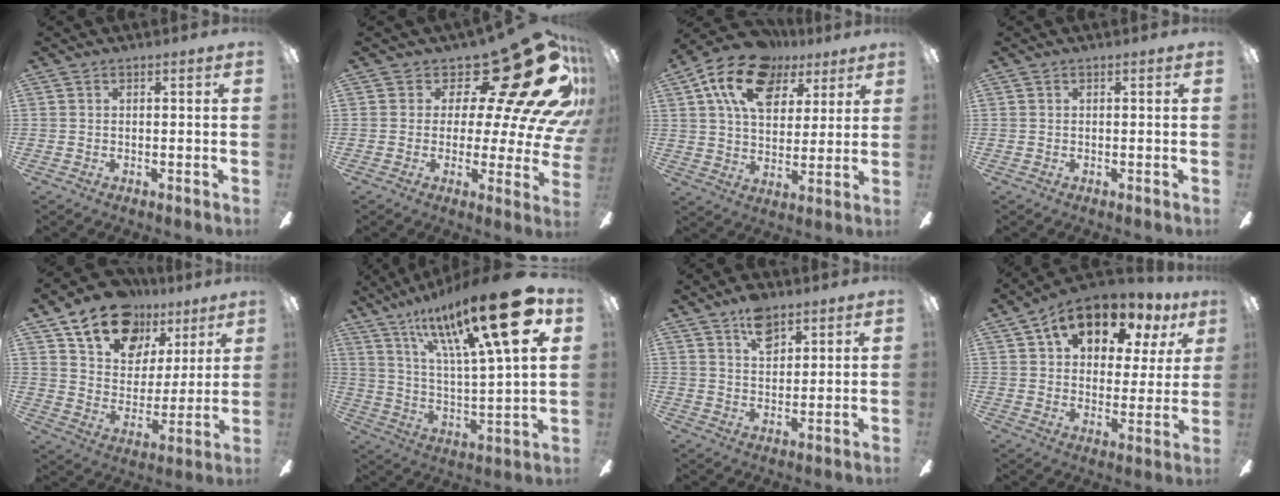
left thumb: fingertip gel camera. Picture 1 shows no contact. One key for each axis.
{"total": 23.1, "fx": 12.2, "fy": 8.8, "fz": 17.6, "tx": -0.226, "ty": -0.100, "tz": 0.212}
{"total": 17.4, "fx": 9.2, "fy": 10.9, "fz": 9.9, "tx": -0.170, "ty": -0.025, "tz": 0.167}
{"total": 0.0}
{"total": 18.2, "fx": 12.4, "fy": 11.0, "fz": 7.4, "tx": -0.126, "ty": -0.073, "tz": 0.227}
{"total": 25.5, "fx": 14.6, "fy": 5.7, "fz": 20.1, "tx": -0.319, "ty": -0.081, "tz": 0.224}
{"total": 8.0, "fx": 5.2, "fy": 4.5, "fz": 4.1, "tx": -0.055, "ty": -0.019, "tz": 0.091}
{"total": 13.2, "fx": 9.4, "fy": 6.8, "fz": 6.3, "tx": -0.107, "ty": -0.048, "tz": 0.169}